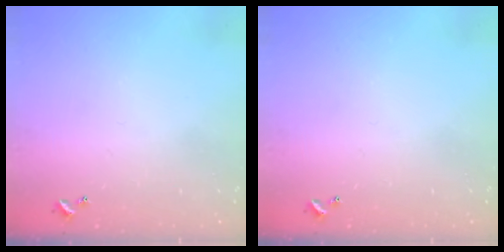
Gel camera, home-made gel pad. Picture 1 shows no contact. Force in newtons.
{"total": 0.0}